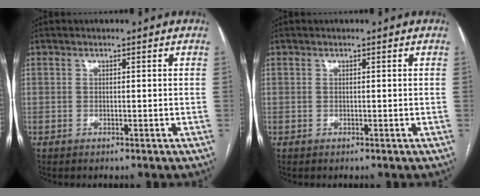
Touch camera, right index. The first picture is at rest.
{"total": 0.0}